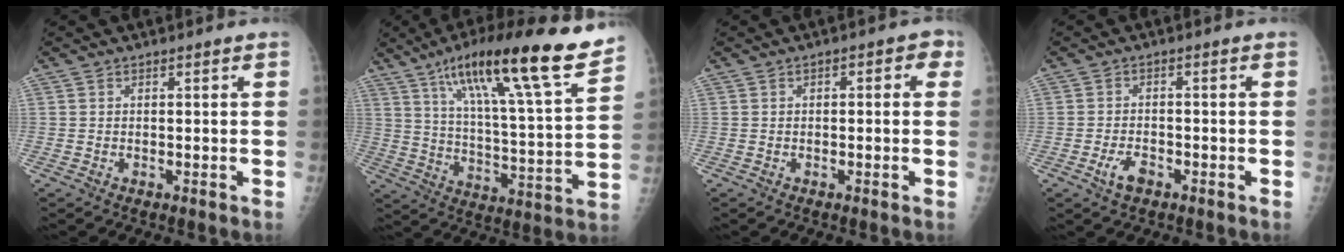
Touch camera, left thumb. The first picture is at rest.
{"total": 23.8, "force": [16.0, 2.9, 17.4], "torque": [-0.260, -0.050, 0.257]}
{"total": 3.7, "force": [0.6, 2.0, 3.0], "torque": [-0.020, 0.015, -0.002]}
{"total": 3.9, "force": [-2.2, 2.0, 2.5], "torque": [-0.047, 0.014, -0.037]}